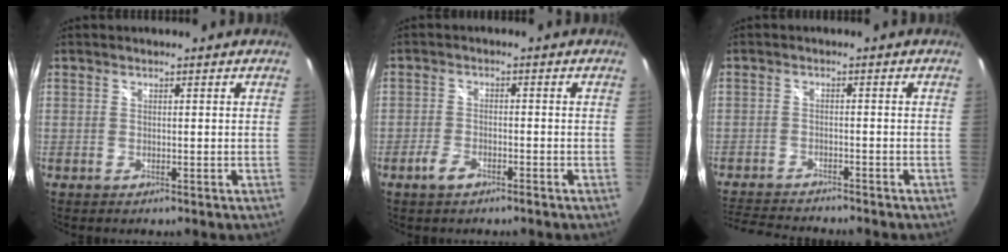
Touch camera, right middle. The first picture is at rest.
{"total": 3.1, "force": [-2.2, 1.3, 1.8], "torque": [-0.050, 0.002, -0.044]}
{"total": 8.8, "force": [-8.3, 1.0, 2.7], "torque": [-0.078, -0.011, -0.139]}